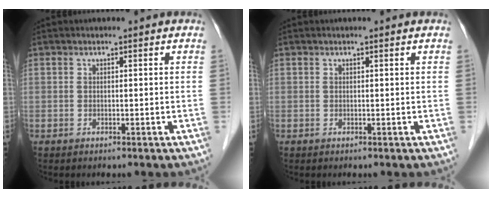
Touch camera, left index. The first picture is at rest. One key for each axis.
{"total": 0.0}